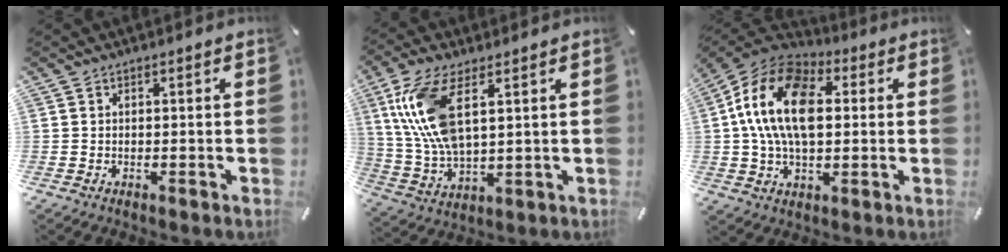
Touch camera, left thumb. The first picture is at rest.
{"total": 13.6, "force": [5.0, 6.2, 11.0], "torque": [-0.260, -0.010, 0.087]}
{"total": 18.1, "force": [2.2, 12.0, 13.4], "torque": [-0.284, 0.018, 0.036]}